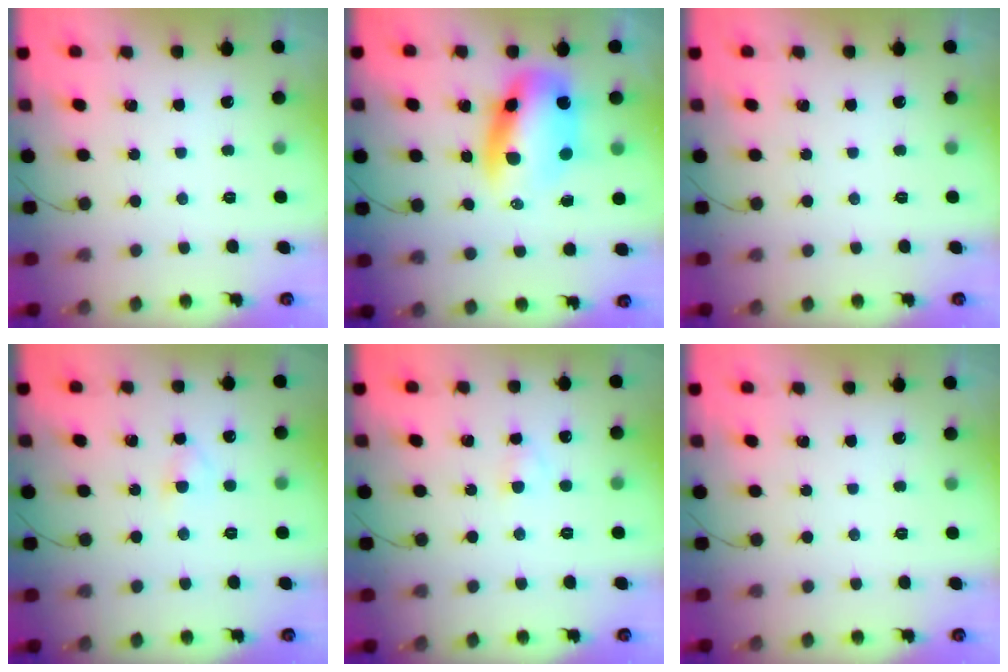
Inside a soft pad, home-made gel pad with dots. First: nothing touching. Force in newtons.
{"total": 11.7, "press": 11.4, "slide": 2.9}
{"total": 0.0}
{"total": 2.5, "press": 2.3, "slide": 1.0}
{"total": 2.5, "press": 2.3, "slide": 1.1}
{"total": 0.0}